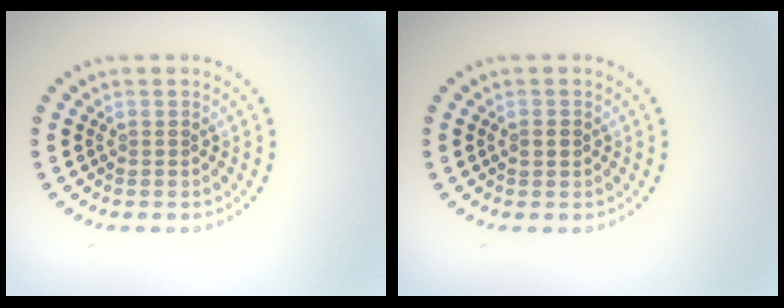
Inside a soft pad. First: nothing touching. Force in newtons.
{"total": 1.4, "press": 1.4, "slide": 0.1}